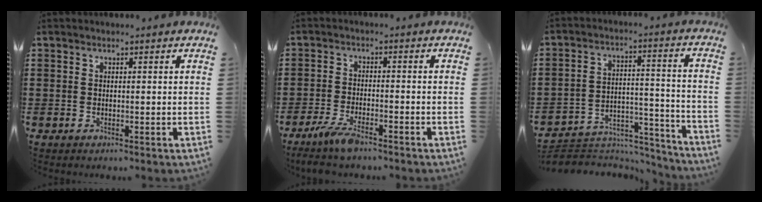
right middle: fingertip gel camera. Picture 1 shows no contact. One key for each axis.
{"total": 4.7, "fx": -3.6, "fy": 0.9, "fz": 2.9, "tx": -0.074, "ty": -0.011, "tz": -0.073}
{"total": 5.3, "fx": -4.9, "fy": 2.0, "fz": 0.4, "tx": -0.009, "ty": 0.016, "tz": -0.100}